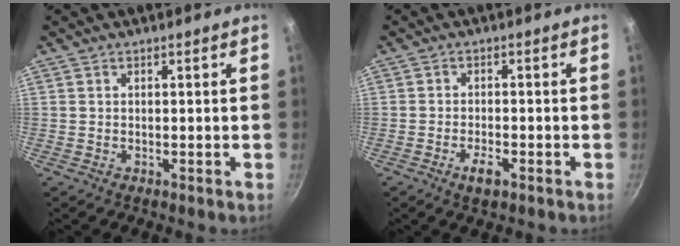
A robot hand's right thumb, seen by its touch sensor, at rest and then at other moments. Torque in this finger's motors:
{"motor_torque": [1.02, 0.61, 0.60, -0.61, 0.16]}